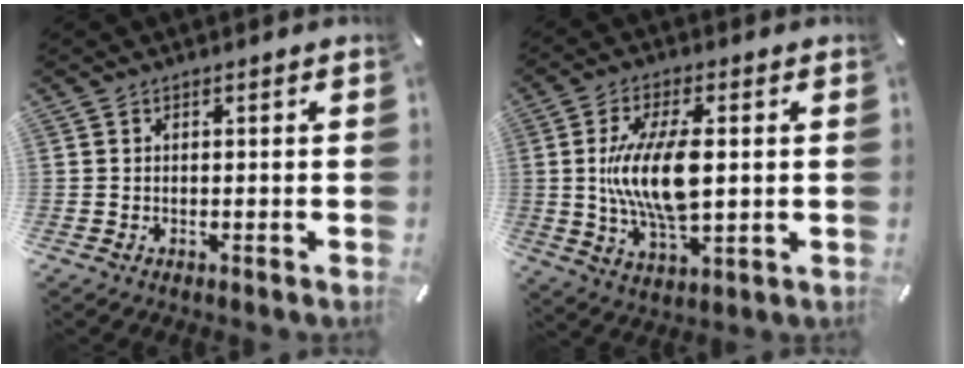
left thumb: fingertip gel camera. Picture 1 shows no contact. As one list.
[{"total": 13.9, "force": [1.2, 5.8, 12.5], "torque": [-0.272, -0.008, 0.016]}]